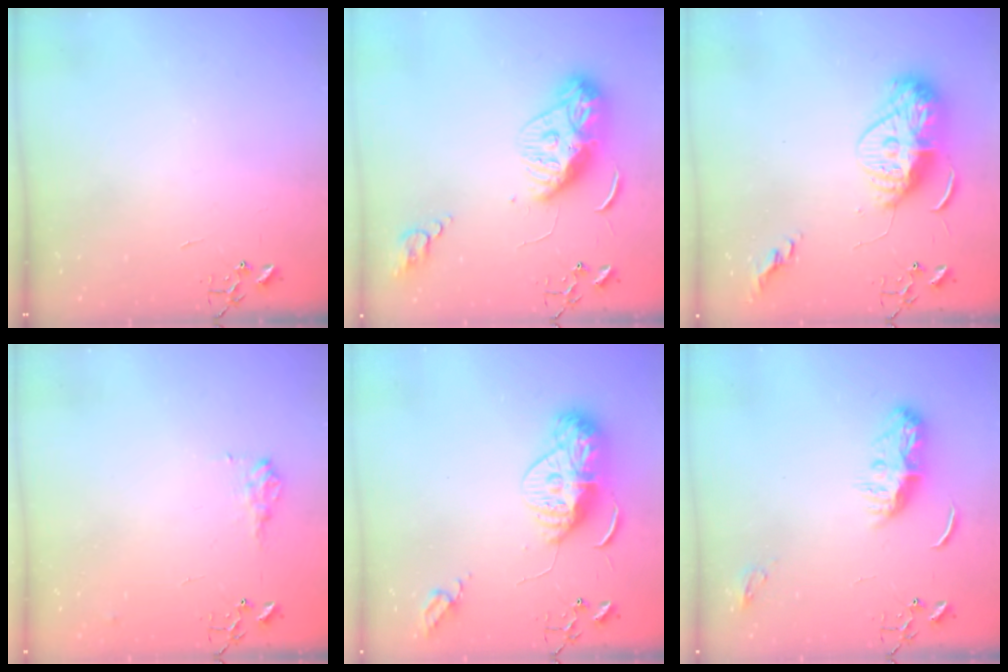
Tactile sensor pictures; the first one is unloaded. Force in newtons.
{"total": 12.5, "press": 12.4, "slide": 1.1}
{"total": 14.6, "press": 14.6, "slide": 1.4}
{"total": 9.8, "press": 9.7, "slide": 0.9}
{"total": 13.3, "press": 13.3, "slide": 1.2}
{"total": 8.6, "press": 8.6, "slide": 0.4}